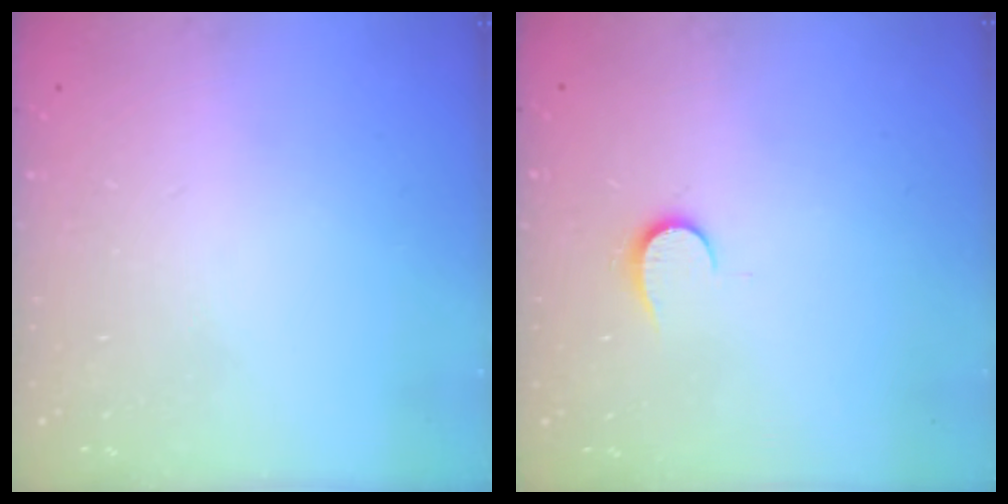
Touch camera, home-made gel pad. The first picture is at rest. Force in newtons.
{"total": 6.7, "press": 6.7, "slide": 0.6}